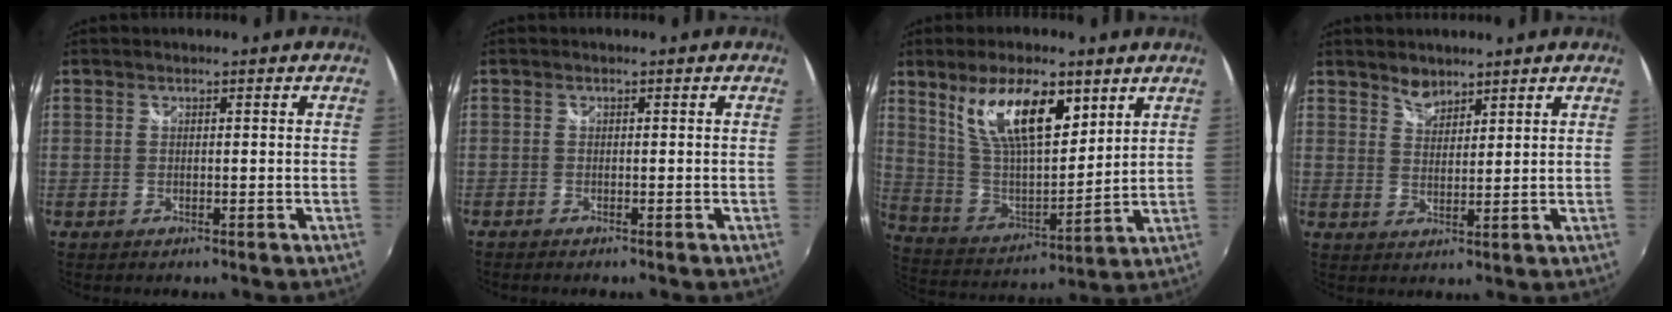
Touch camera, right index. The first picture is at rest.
{"total": 0.7, "force": [-0.7, 0.3, 0.1], "torque": [-0.006, -0.004, -0.016]}
{"total": 16.3, "force": [8.7, 6.3, 12.2], "torque": [-0.217, 0.000, 0.172]}
{"total": 3.3, "force": [2.9, 1.4, 0.8], "torque": [-0.007, 0.003, 0.052]}